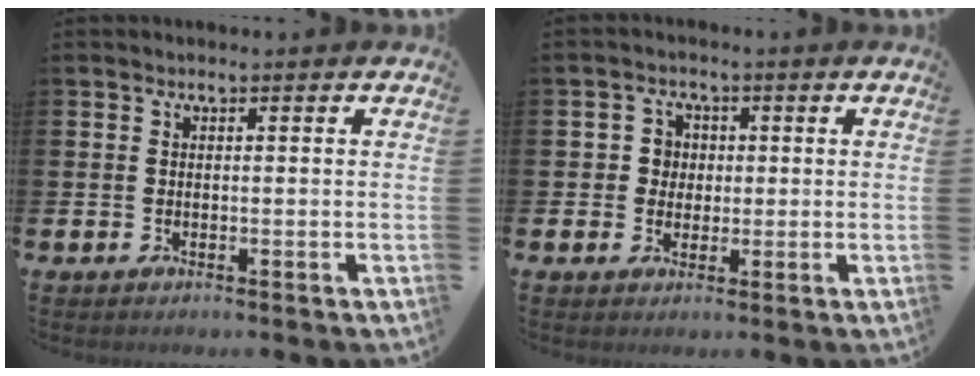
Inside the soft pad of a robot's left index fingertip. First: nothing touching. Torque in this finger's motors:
{"motor_torque": [0.03, 0.14, 0.01, 0.00]}